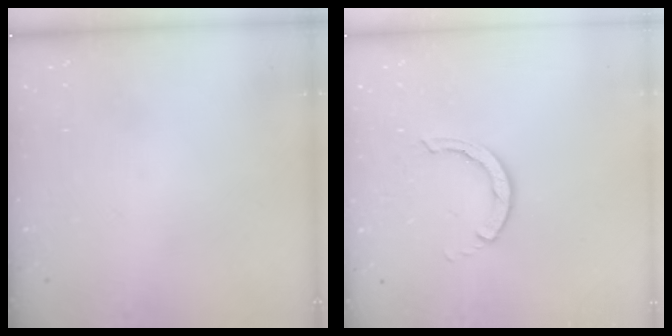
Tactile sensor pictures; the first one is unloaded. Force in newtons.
{"total": 2.8, "press": 2.8, "slide": 0.3}